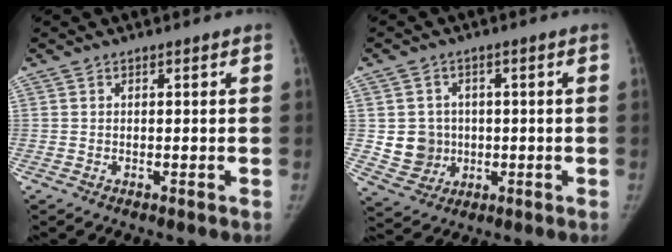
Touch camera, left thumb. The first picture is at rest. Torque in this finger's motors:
{"motor_torque": [-0.02, 0.03, 0.22, -0.18, 0.01]}